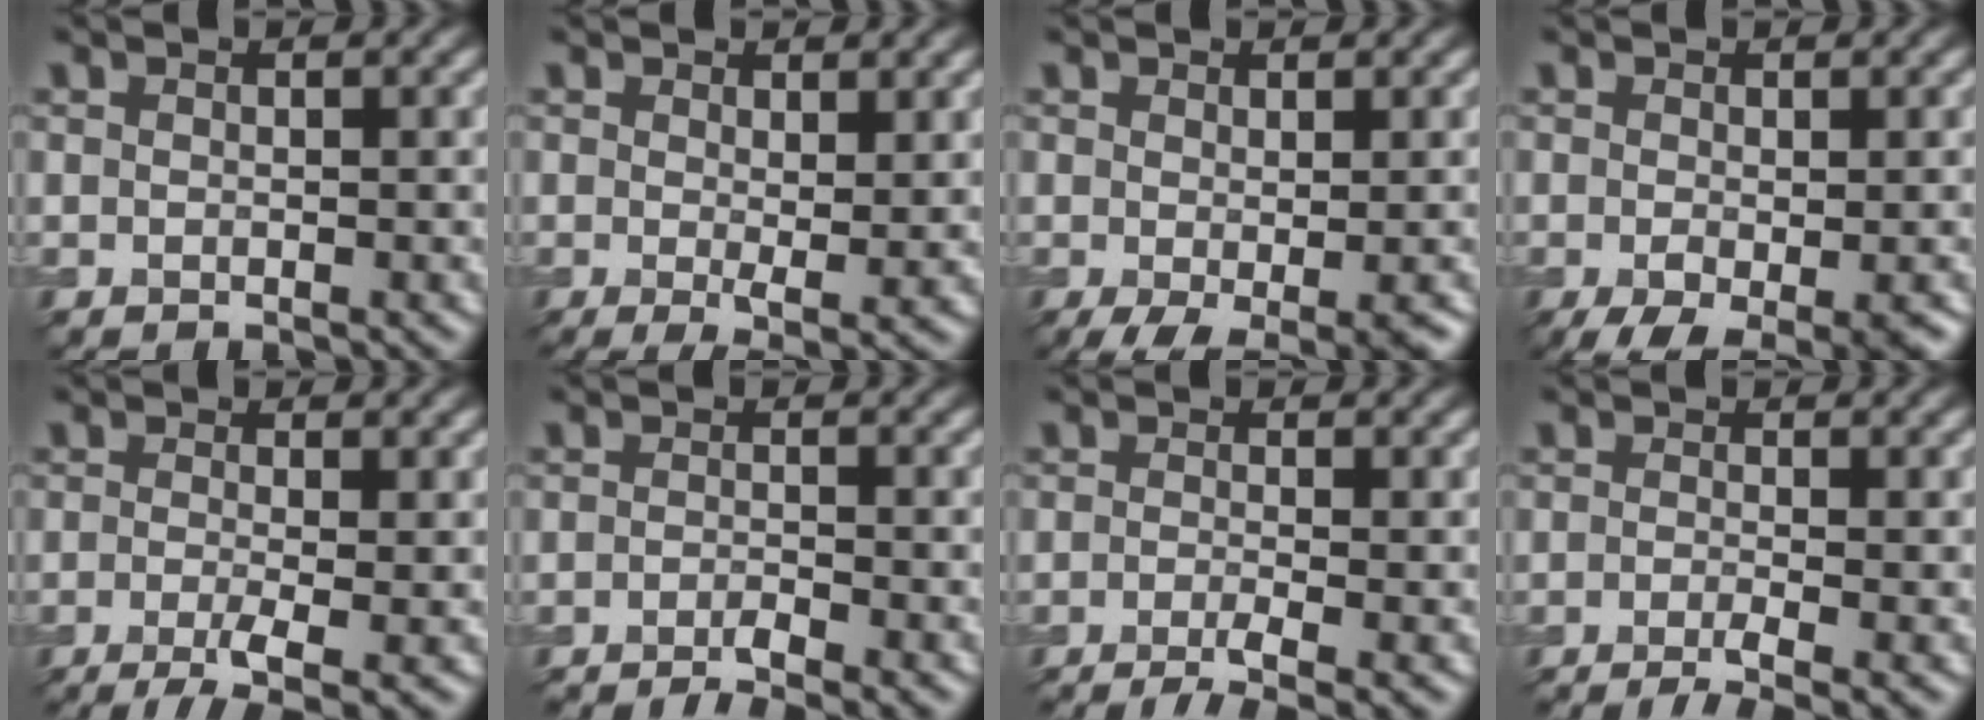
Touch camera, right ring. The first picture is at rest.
{"total": 2.4, "force": [0.4, 0.5, 2.3], "torque": [-0.036, -0.014, 0.011]}
{"total": 3.1, "force": [-1.1, 0.7, 2.8], "torque": [-0.046, -0.010, -0.015]}
{"total": 4.6, "force": [-2.1, 1.6, 3.8], "torque": [-0.059, -0.012, -0.028]}
{"total": 4.6, "force": [-1.9, 1.2, 4.0], "torque": [-0.067, -0.009, -0.035]}
{"total": 2.4, "force": [-1.6, 0.4, 1.8], "torque": [-0.026, -0.003, -0.035]}
{"total": 3.6, "force": [-1.9, 0.8, 3.0], "torque": [-0.047, -0.007, -0.039]}
{"total": 3.3, "force": [-1.7, 0.7, 2.7], "torque": [-0.042, -0.008, -0.035]}